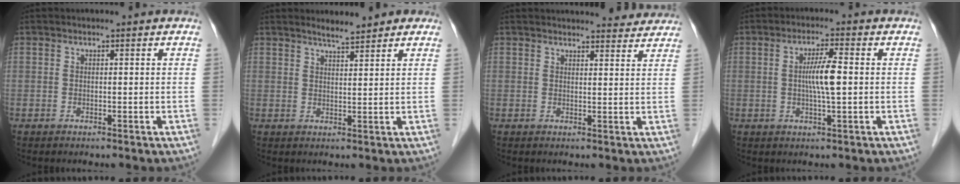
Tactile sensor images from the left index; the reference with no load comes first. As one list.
[{"total": 3.4, "force": [3.0, 0.6, 1.3], "torque": [-0.021, 0.009, 0.047]}, {"total": 11.5, "force": [11.1, 2.1, 2.3], "torque": [-0.008, 0.009, 0.116]}, {"total": 5.0, "force": [0.1, 0.2, 4.9], "torque": [-0.095, 0.001, -0.001]}]